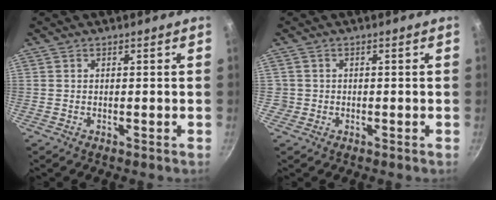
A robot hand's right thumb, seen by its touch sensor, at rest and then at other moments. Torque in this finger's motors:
{"motor_torque": [0.19, 0.00, 0.07, 0.24, 0.00]}